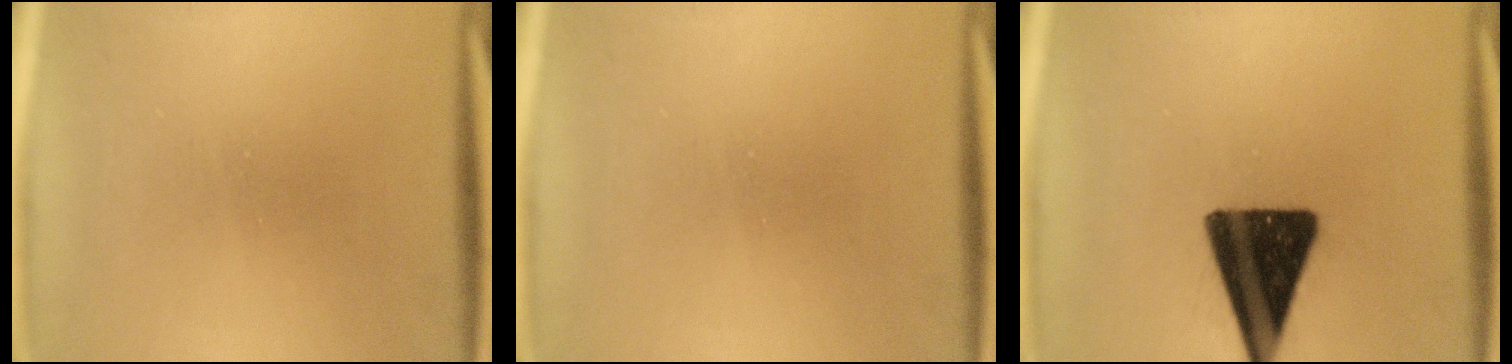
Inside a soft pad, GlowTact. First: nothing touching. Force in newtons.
{"total": 0.0}
{"total": 15.8}